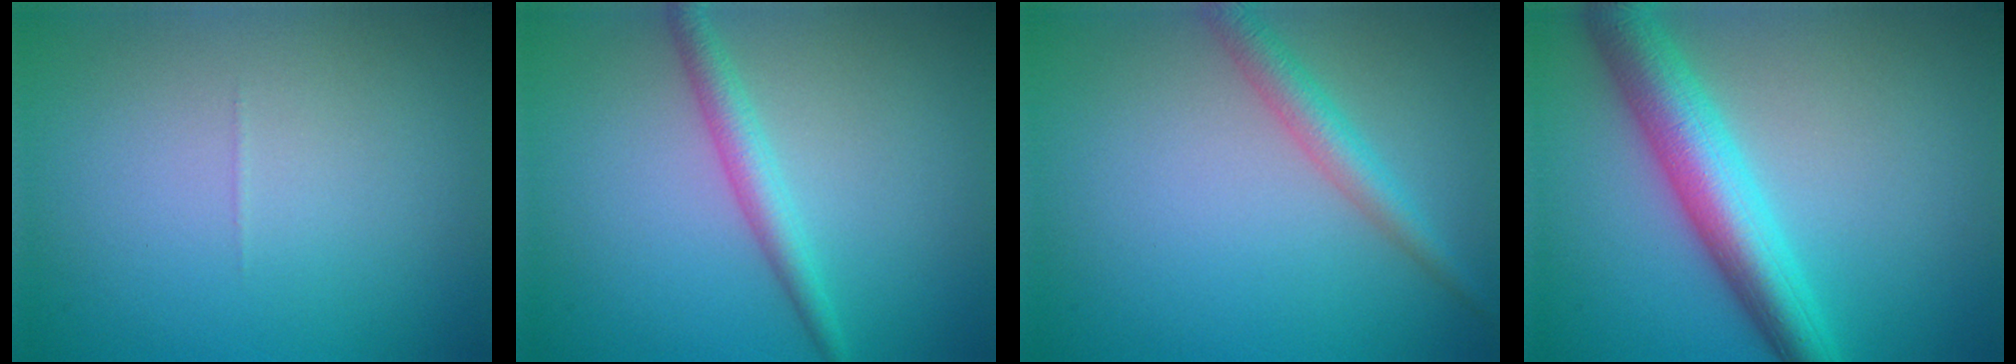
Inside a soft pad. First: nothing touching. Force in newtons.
{"total": 2.5, "press": 2.5, "slide": 0.1}
{"total": 2.7, "press": 2.7, "slide": 0.1}
{"total": 6.9, "press": 6.9, "slide": 0.1}